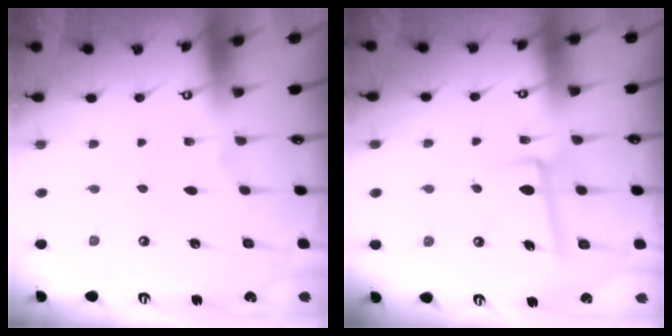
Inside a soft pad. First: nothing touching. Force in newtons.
{"total": 6.2, "press": 6.1, "slide": 1.2}